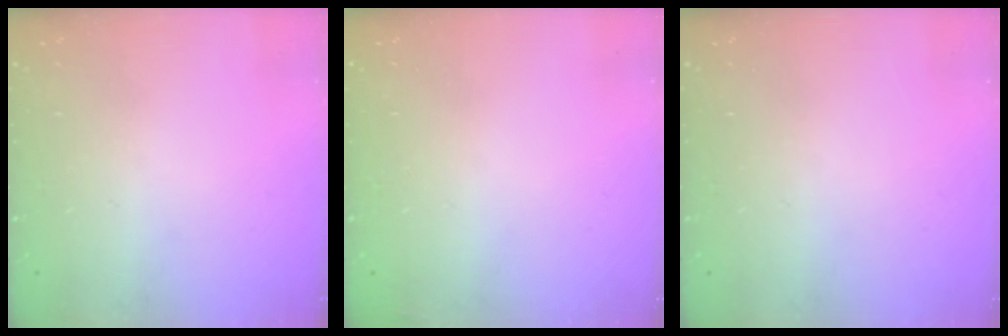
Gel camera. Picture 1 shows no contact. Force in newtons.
{"total": 3.0, "press": 2.9, "slide": 1.0}
{"total": 0.0}